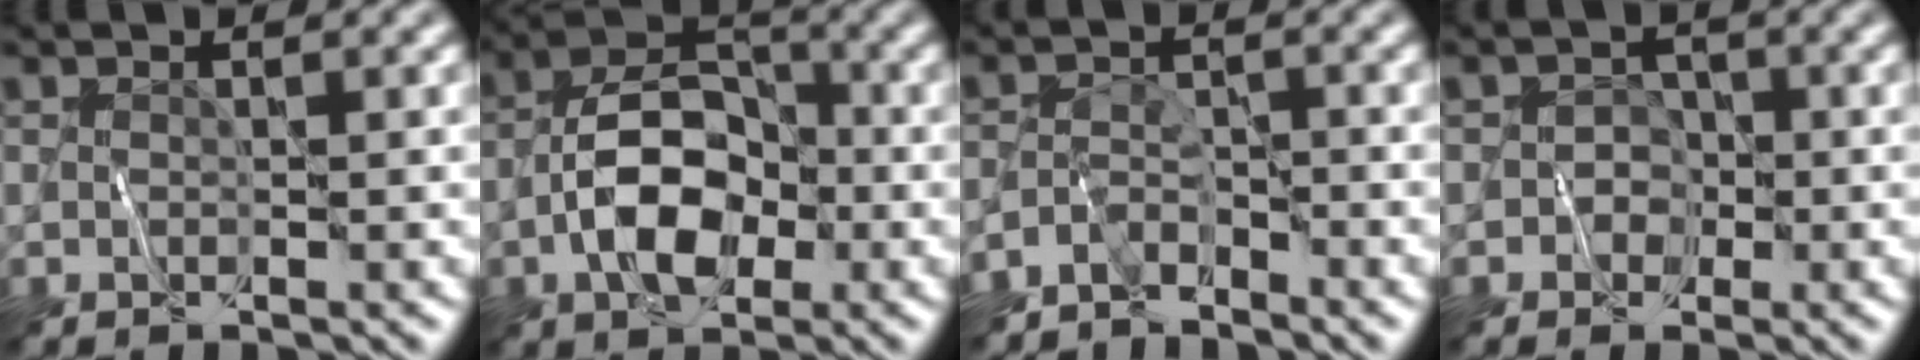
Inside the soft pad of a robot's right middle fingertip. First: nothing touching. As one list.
[{"total": 6.6, "force": [-1.8, 3.9, 5.1], "torque": [-0.083, 0.012, -0.038]}, {"total": 2.7, "force": [-2.5, 0.9, 0.8], "torque": [-0.013, 0.003, -0.056]}, {"total": 1.6, "force": [-0.4, 1.5, 0.2], "torque": [0.026, 0.009, -0.020]}]